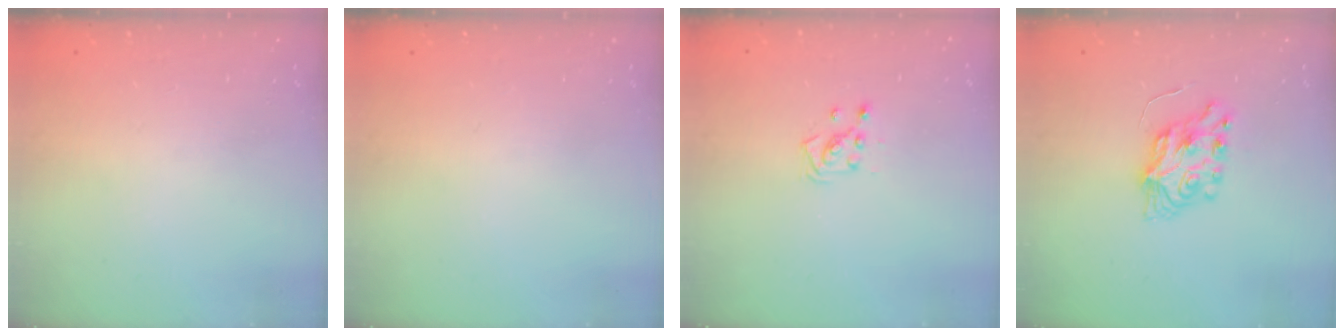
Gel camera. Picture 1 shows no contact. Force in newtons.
{"total": 0.0}
{"total": 3.3, "press": 3.2, "slide": 0.5}
{"total": 7.3, "press": 7.3, "slide": 0.3}